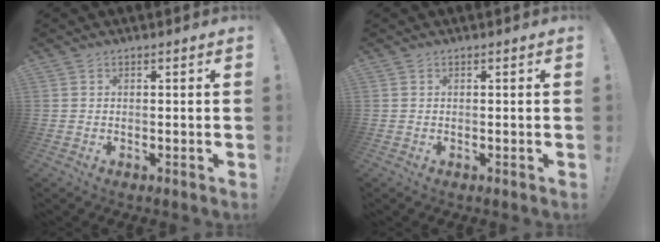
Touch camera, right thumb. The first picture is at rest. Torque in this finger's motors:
{"motor_torque": [-0.01, 0.00, 0.00, 0.00, 0.04]}